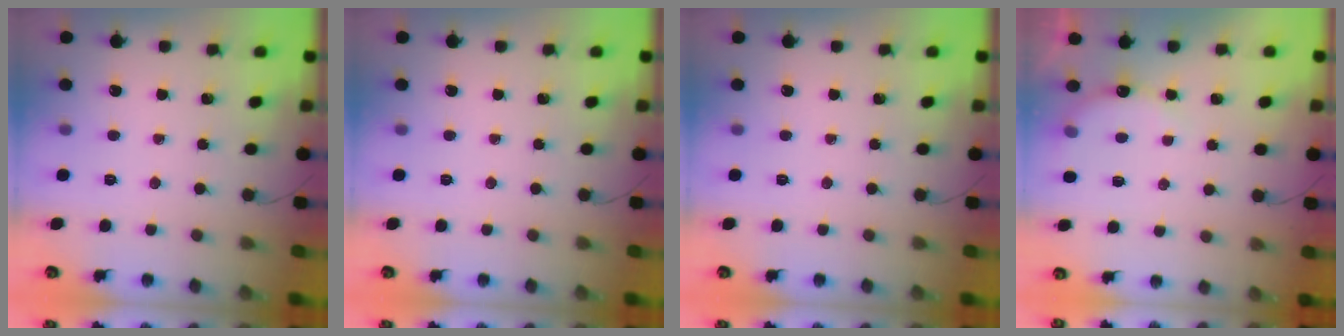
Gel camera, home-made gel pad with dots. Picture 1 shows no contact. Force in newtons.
{"total": 0.0}
{"total": 0.0}
{"total": 6.2, "press": 6.1, "slide": 1.2}